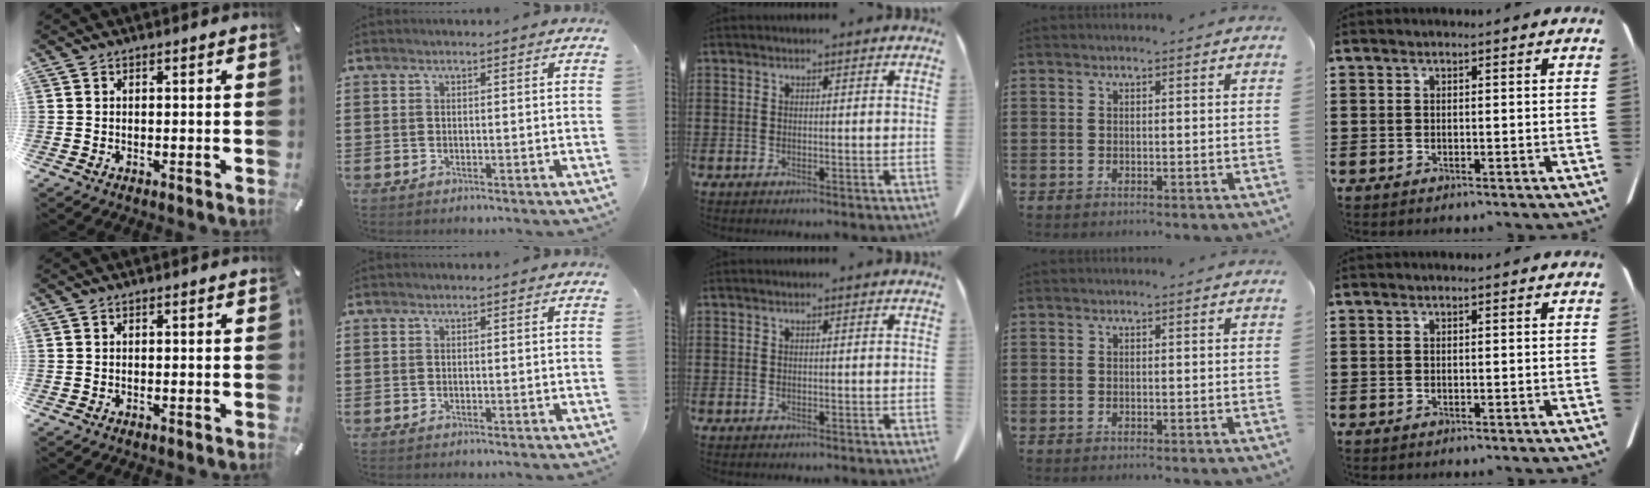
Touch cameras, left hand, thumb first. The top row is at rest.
{}